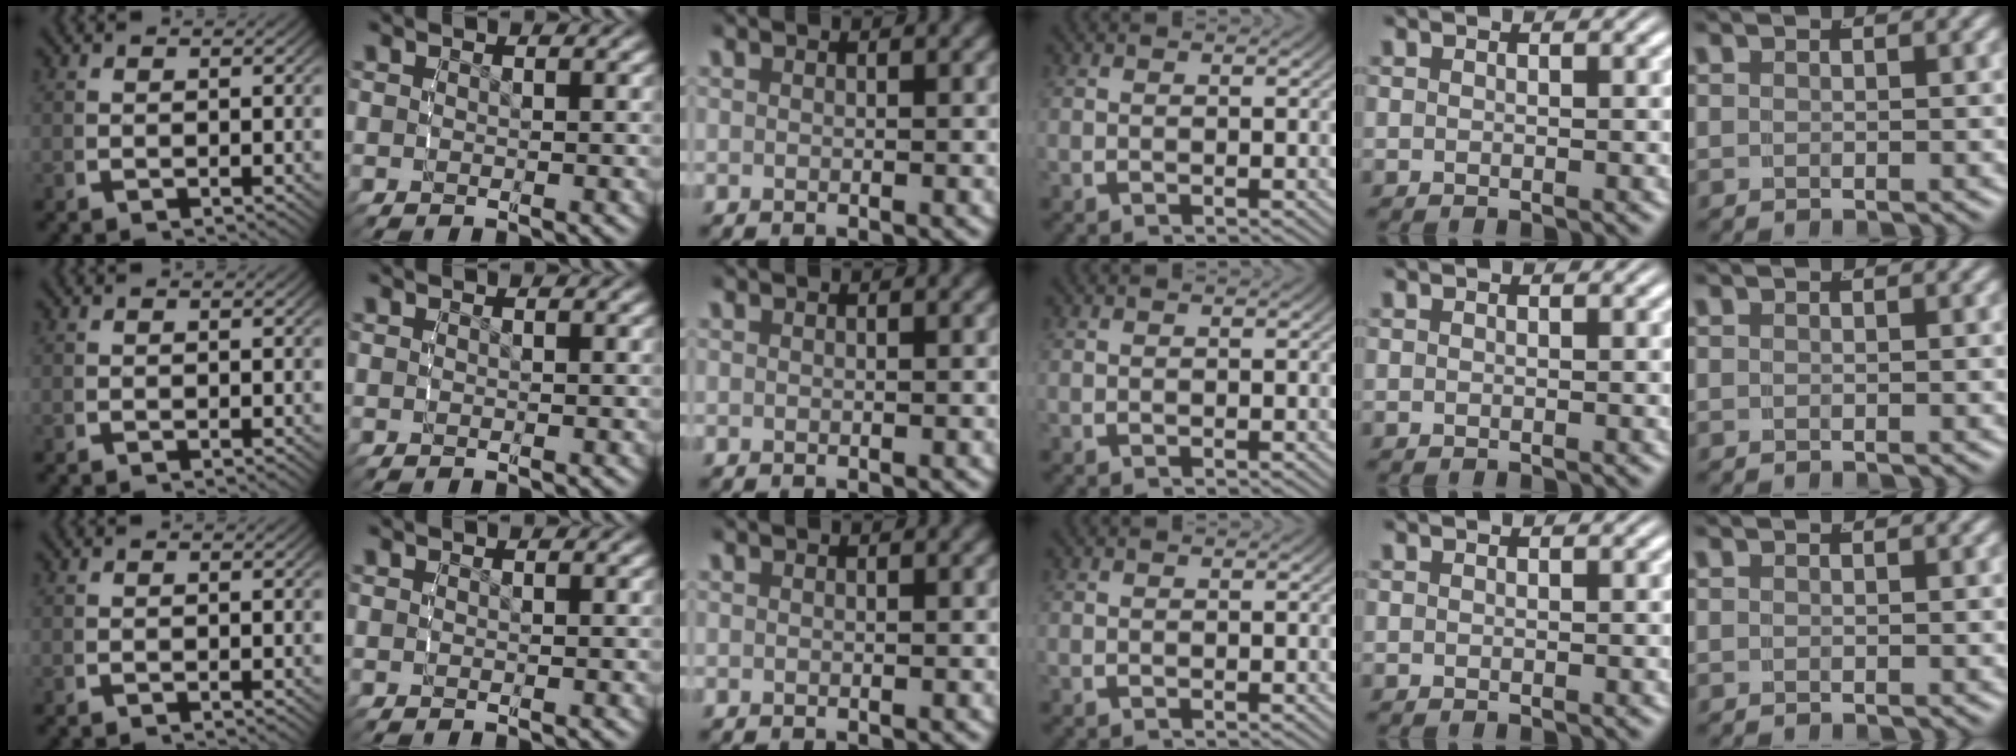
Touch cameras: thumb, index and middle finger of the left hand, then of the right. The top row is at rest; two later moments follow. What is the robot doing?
{"motion": "reach", "object": "paper towel"}